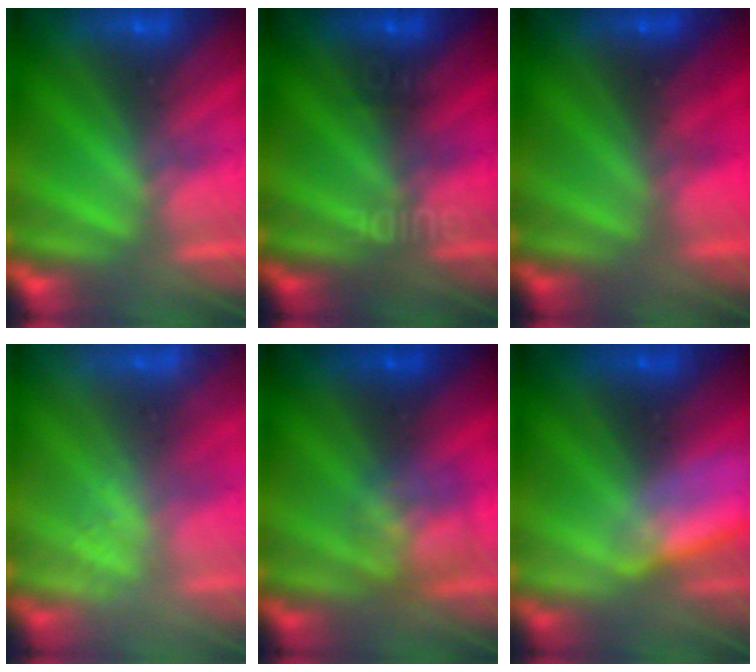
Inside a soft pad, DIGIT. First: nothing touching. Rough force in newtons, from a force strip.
{"total": 3.6}
{"total": 2.2}
{"total": 2.0}
{"total": 2.7}
{"total": 2.9}